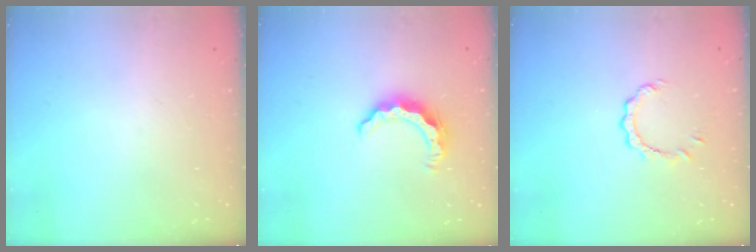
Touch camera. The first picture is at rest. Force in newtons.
{"total": 8.3, "press": 8.3, "slide": 0.3}
{"total": 4.1, "press": 4.0, "slide": 0.4}